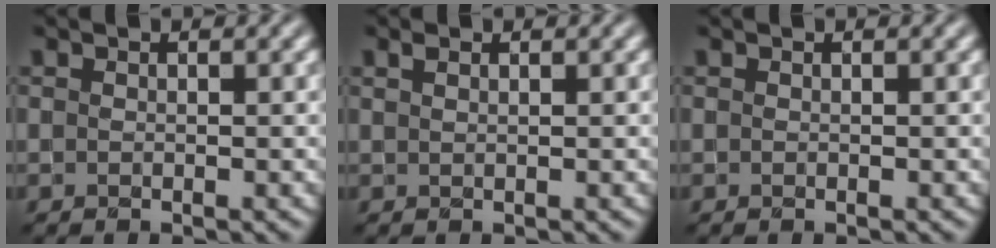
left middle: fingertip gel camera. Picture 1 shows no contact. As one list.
[{"total": 0.8, "force": [0.6, 0.2, 0.5], "torque": [-0.010, 0.003, 0.011]}, {"total": 0.0}]